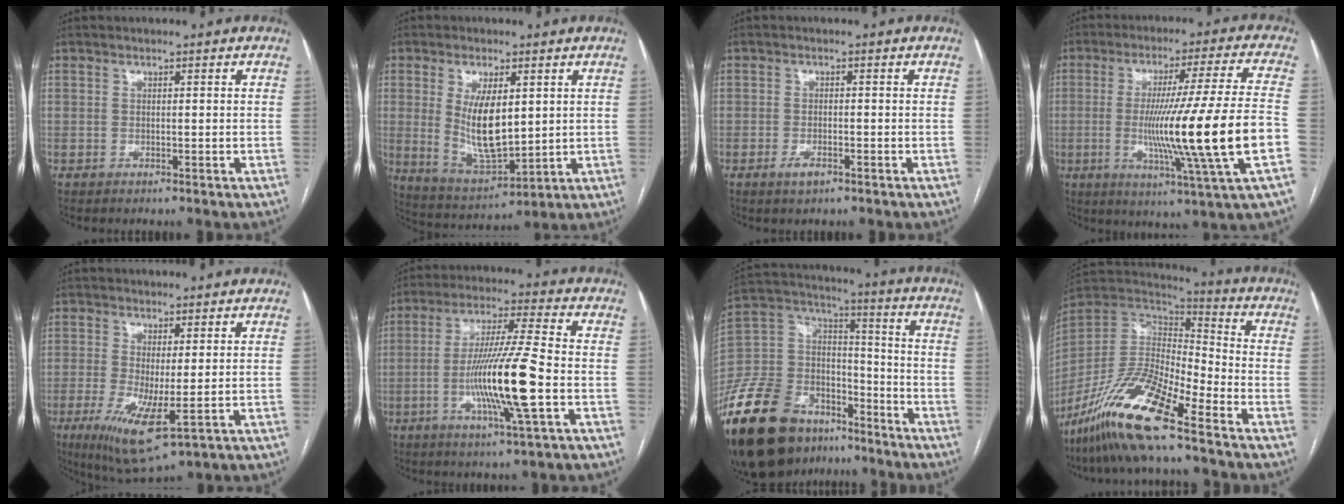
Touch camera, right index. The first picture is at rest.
{"total": 10.4, "force": [1.7, 4.1, 9.4], "torque": [-0.182, -0.009, 0.043]}
{"total": 2.2, "force": [-1.3, 0.8, 1.6], "torque": [-0.032, -0.001, -0.022]}
{"total": 19.0, "force": [-3.6, -2.1, 18.6], "torque": [-0.305, -0.016, -0.062]}
{"total": 9.5, "force": [-2.6, 2.0, 8.9], "torque": [-0.164, -0.030, -0.033]}
{"total": 13.8, "force": [-3.2, -0.5, 13.4], "torque": [-0.260, -0.011, -0.063]}
{"total": 27.4, "force": [-18.9, 14.7, 13.4], "torque": [-0.341, 0.006, -0.331]}
{"total": 17.0, "force": [-11.4, 2.7, 12.4], "torque": [-0.249, -0.012, -0.213]}